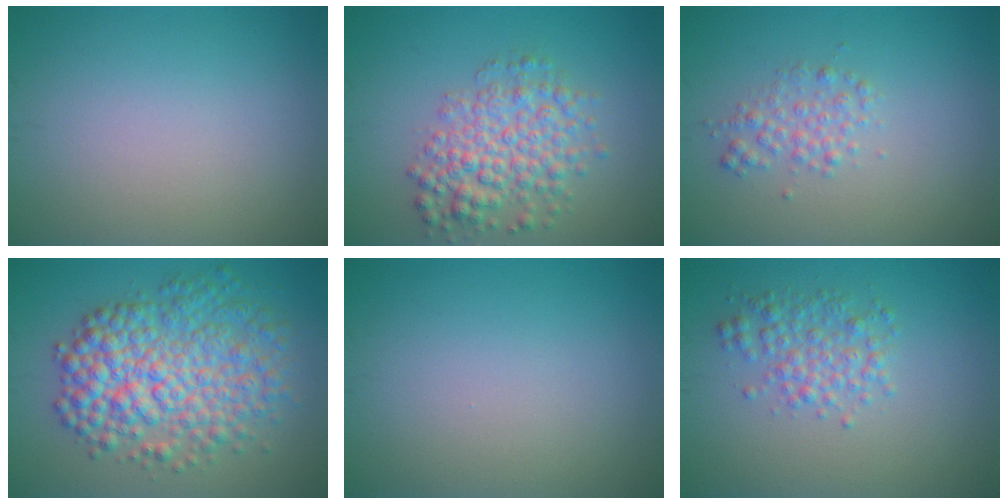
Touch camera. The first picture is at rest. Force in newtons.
{"total": 5.1, "press": 5.1, "slide": 0.1}
{"total": 2.0, "press": 2.0, "slide": 0.0}
{"total": 8.5, "press": 8.5, "slide": 0.1}
{"total": 0.0}
{"total": 2.9, "press": 2.9, "slide": 0.0}